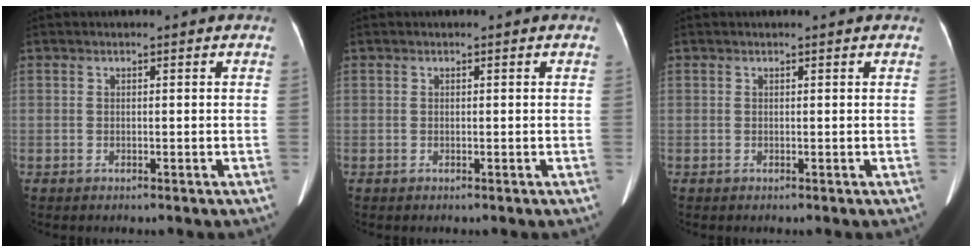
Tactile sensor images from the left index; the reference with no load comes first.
{"total": 0.0}
{"total": 0.8, "force": [0.8, 0.0, 0.3], "torque": [-0.008, 0.008, 0.009]}